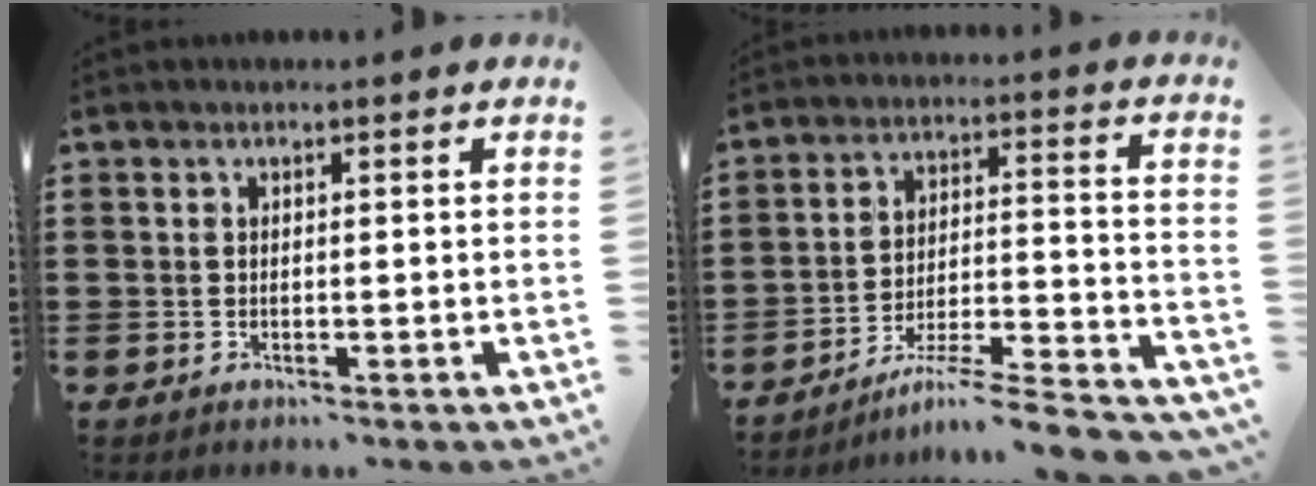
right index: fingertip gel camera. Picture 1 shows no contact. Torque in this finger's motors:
{"motor_torque": [1.94, 0.20, 0.31, 0.04]}